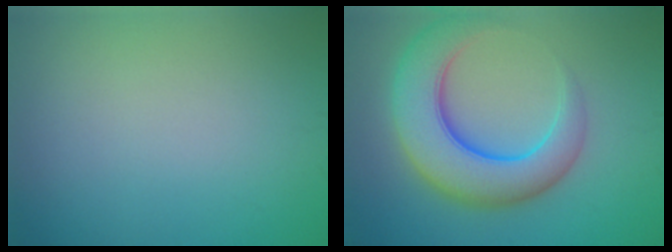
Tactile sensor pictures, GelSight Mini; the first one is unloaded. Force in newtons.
{"total": 8.7, "press": 8.7, "slide": 0.4}